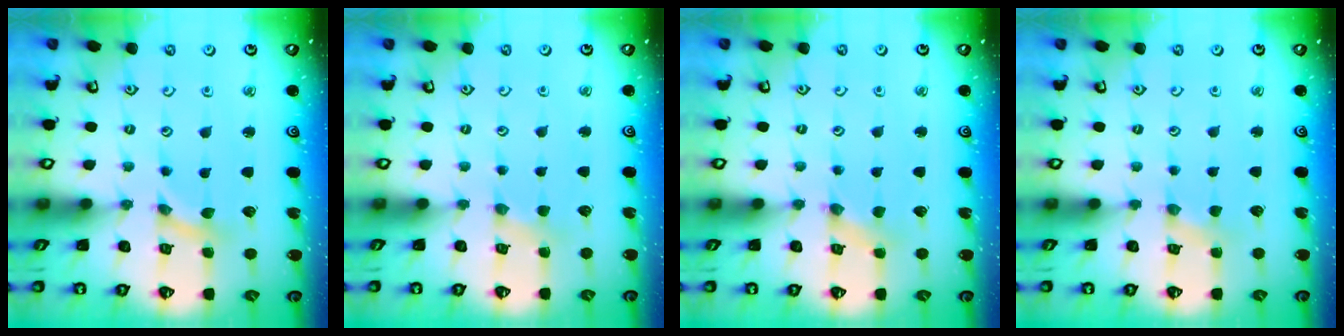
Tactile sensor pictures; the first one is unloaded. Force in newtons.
{"total": 1.8, "press": 1.7, "slide": 0.4}
{"total": 0.0}
{"total": 1.5, "press": 1.5, "slide": 0.3}